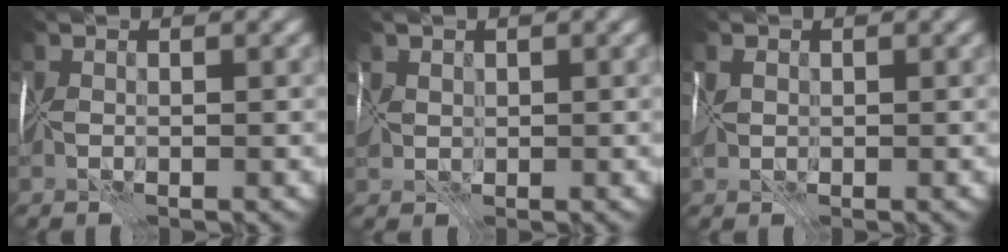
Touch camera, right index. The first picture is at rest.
{"total": 2.1, "force": [0.6, 1.5, 1.4], "torque": [-0.028, 0.002, 0.011]}
{"total": 1.3, "force": [0.1, 0.8, 1.0], "torque": [-0.011, -0.001, 0.001]}